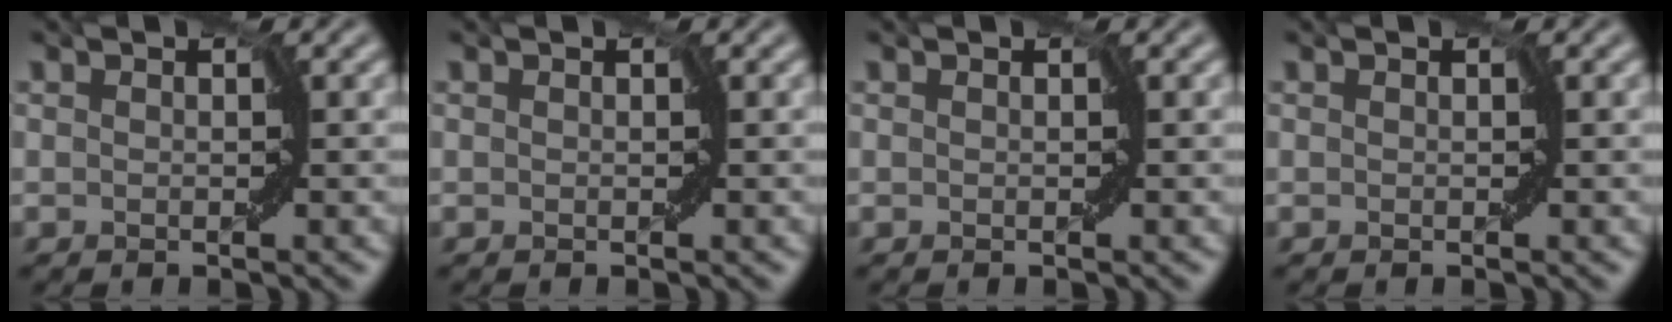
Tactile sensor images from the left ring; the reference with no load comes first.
{"total": 0.0}
{"total": 0.0}
{"total": 0.0}